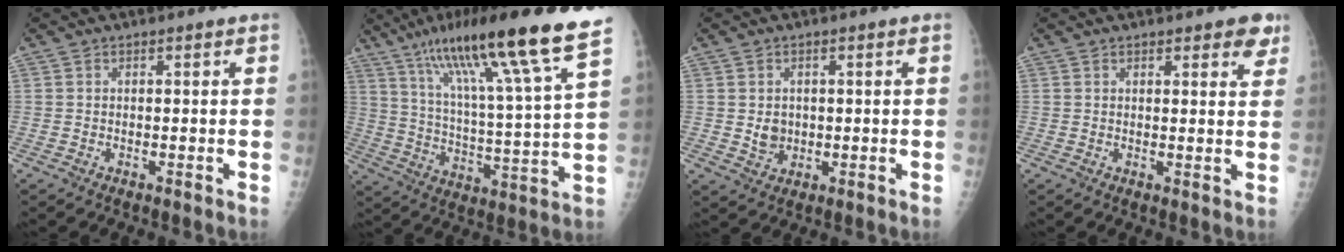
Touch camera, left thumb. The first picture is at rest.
{"total": 21.8, "force": [14.5, 1.1, 16.3], "torque": [-0.254, -0.044, 0.238]}
{"total": 3.5, "force": [0.1, 3.0, 1.8], "torque": [-0.015, -0.002, 0.011]}
{"total": 4.2, "force": [2.8, 1.7, 2.7], "torque": [-0.009, -0.012, 0.029]}